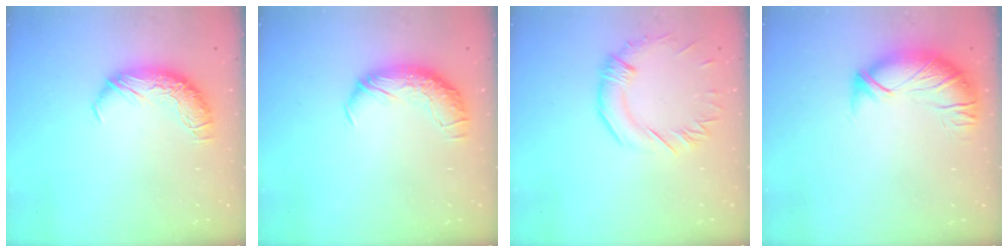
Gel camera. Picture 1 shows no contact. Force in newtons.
{"total": 2.4, "press": 1.1, "slide": 2.2}
{"total": 0.7, "press": 0.0, "slide": 0.7}
{"total": 3.0, "press": 1.5, "slide": 2.6}